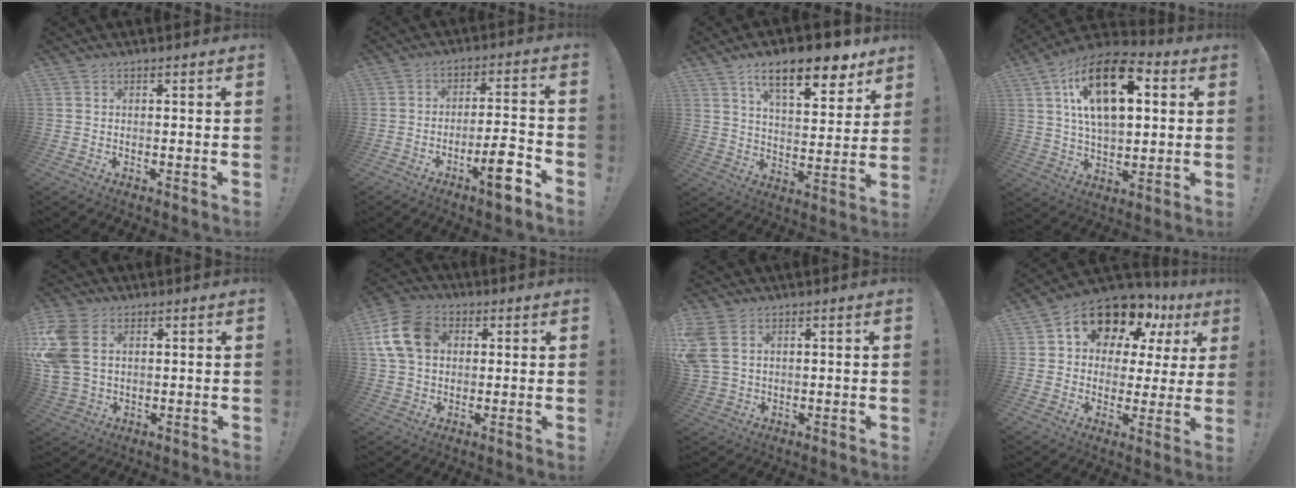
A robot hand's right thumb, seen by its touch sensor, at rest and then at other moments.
{"total": 9.6, "force": [-5.7, 2.1, 7.4], "torque": [-0.092, 0.026, -0.100]}
{"total": 15.8, "force": [10.0, 5.2, 11.1], "torque": [-0.161, -0.060, 0.161]}
{"total": 20.2, "force": [6.5, 11.1, 15.5], "torque": [-0.260, -0.016, 0.105]}
{"total": 13.1, "force": [3.8, 9.0, 8.7], "torque": [-0.188, -0.009, 0.075]}
{"total": 13.8, "force": [3.6, 10.6, 8.2], "torque": [-0.158, 0.002, 0.074]}
{"total": 8.9, "force": [3.3, 6.0, 5.6], "torque": [-0.130, -0.007, 0.069]}
{"total": 13.3, "force": [9.4, 7.3, 5.9], "torque": [-0.091, -0.077, 0.164]}